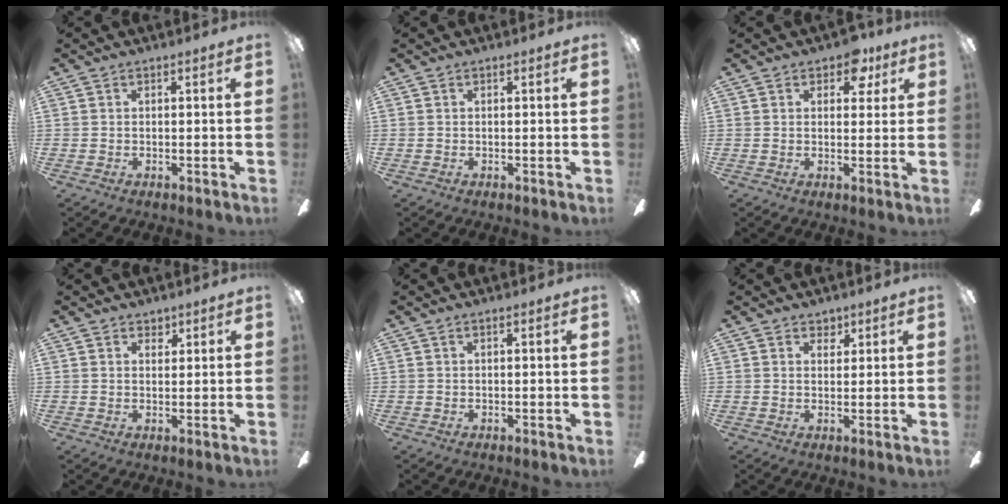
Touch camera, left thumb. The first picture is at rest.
{"total": 0.0}
{"total": 6.4, "force": [4.0, 3.9, 3.3], "torque": [-0.034, -0.010, 0.067]}
{"total": 2.2, "force": [1.7, 1.4, 0.3], "torque": [0.007, -0.005, 0.028]}
{"total": 0.0}
{"total": 2.7, "force": [2.0, 1.8, 0.3], "torque": [0.003, -0.005, 0.034]}